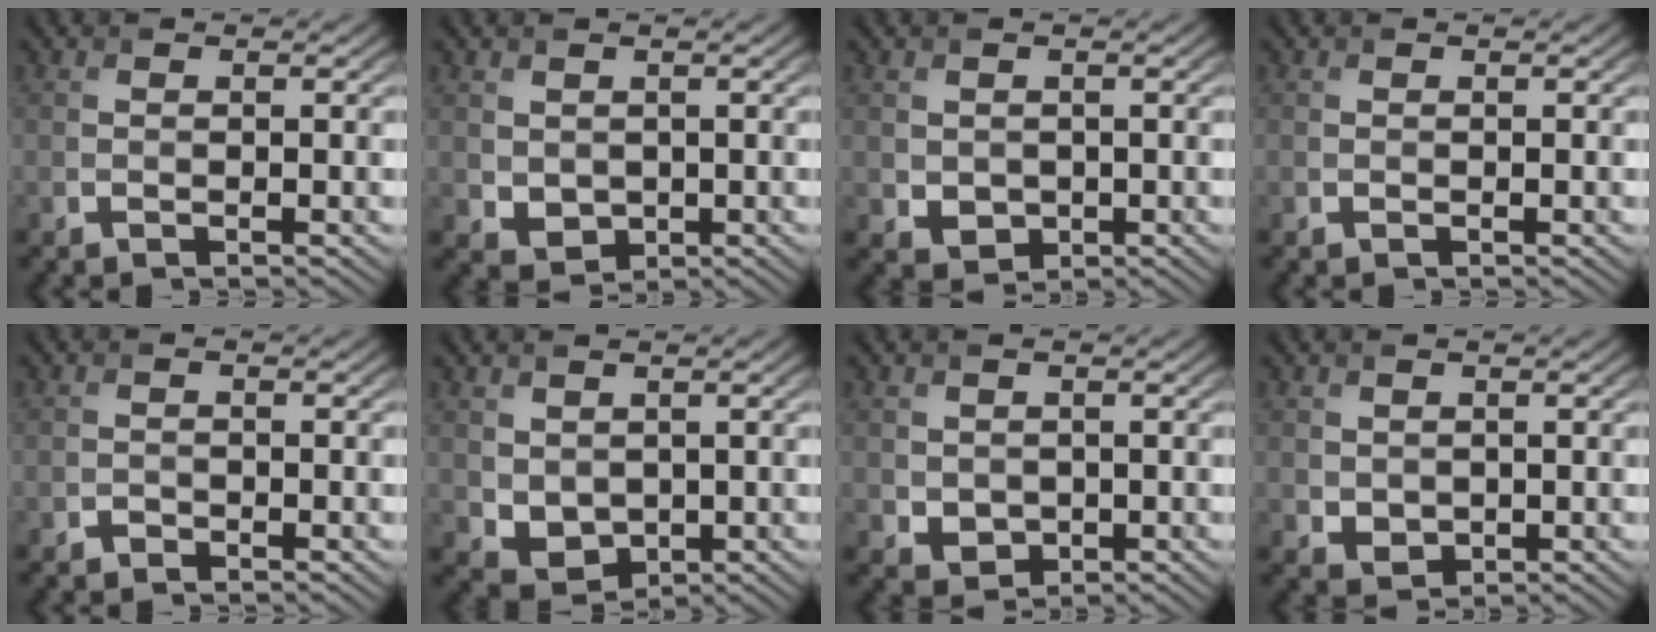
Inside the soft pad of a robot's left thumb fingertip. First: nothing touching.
{"total": 2.5, "force": [0.7, 2.1, 1.2], "torque": [-0.036, -0.009, 0.020]}
{"total": 2.3, "force": [0.3, 2.0, 1.0], "torque": [-0.032, -0.011, 0.010]}
{"total": 0.0}
{"total": 0.7, "force": [-0.6, 0.4, 0.1], "torque": [-0.001, -0.003, -0.012]}
{"total": 3.8, "force": [1.1, 3.0, 2.0], "torque": [-0.058, -0.014, 0.030]}
{"total": 2.3, "force": [0.4, 2.1, 1.0], "torque": [-0.033, -0.010, 0.012]}
{"total": 2.0, "force": [0.7, 1.6, 0.9], "torque": [-0.027, -0.007, 0.018]}